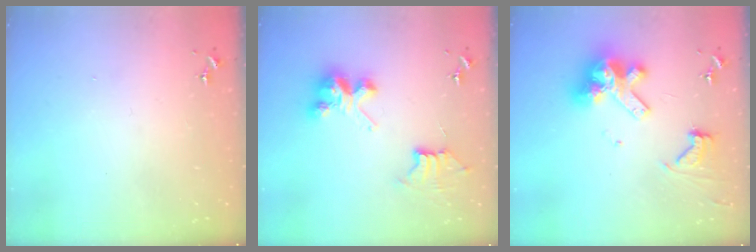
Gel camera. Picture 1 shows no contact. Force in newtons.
{"total": 9.7, "press": 9.6, "slide": 0.7}
{"total": 15.1, "press": 15.0, "slide": 1.8}